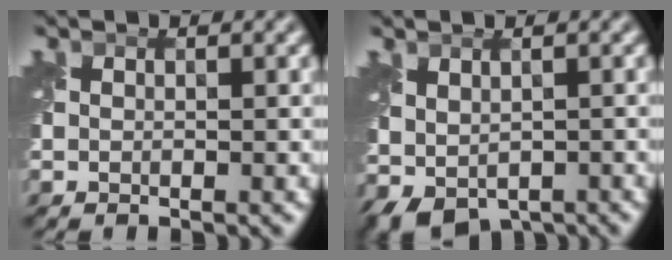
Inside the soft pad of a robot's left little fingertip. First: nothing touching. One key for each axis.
{"total": 4.4, "fx": -1.7, "fy": 2.6, "fz": 3.0, "tx": -0.059, "ty": -0.015, "tz": -0.022}